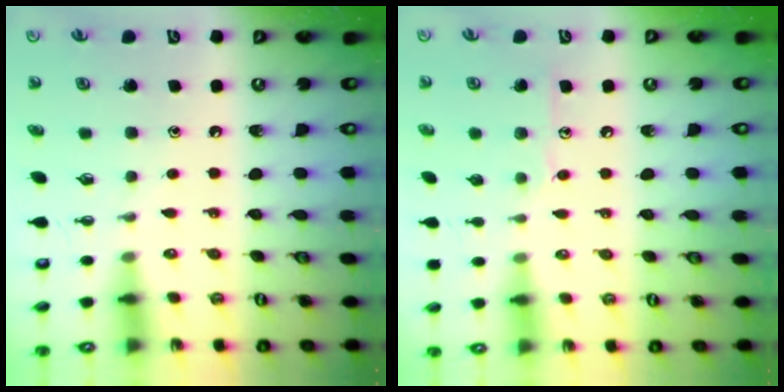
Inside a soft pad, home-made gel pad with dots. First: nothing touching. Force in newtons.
{"total": 7.8, "press": 7.8, "slide": 0.7}